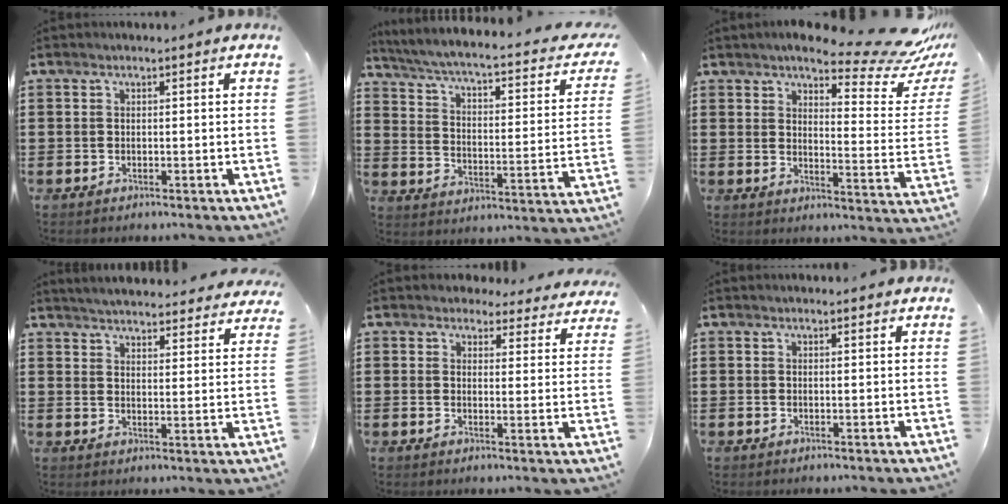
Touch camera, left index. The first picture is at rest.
{"total": 3.5, "force": [2.2, -0.2, 2.7], "torque": [-0.066, -0.035, 0.025]}
{"total": 10.7, "force": [8.7, 1.9, 5.9], "torque": [-0.100, -0.056, 0.142]}
{"total": 4.2, "force": [4.2, -0.2, 0.5], "torque": [-0.029, -0.026, 0.073]}
{"total": 3.4, "force": [3.2, 1.0, 0.4], "torque": [-0.015, -0.011, 0.057]}
{"total": 0.7, "force": [0.6, 0.0, 0.4], "torque": [-0.009, 0.000, 0.012]}